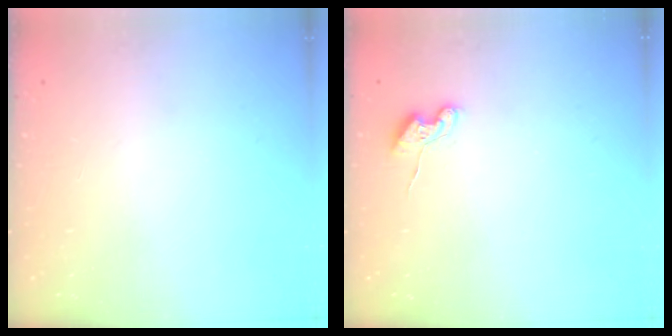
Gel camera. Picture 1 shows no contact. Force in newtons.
{"total": 5.6, "press": 5.5, "slide": 0.8}